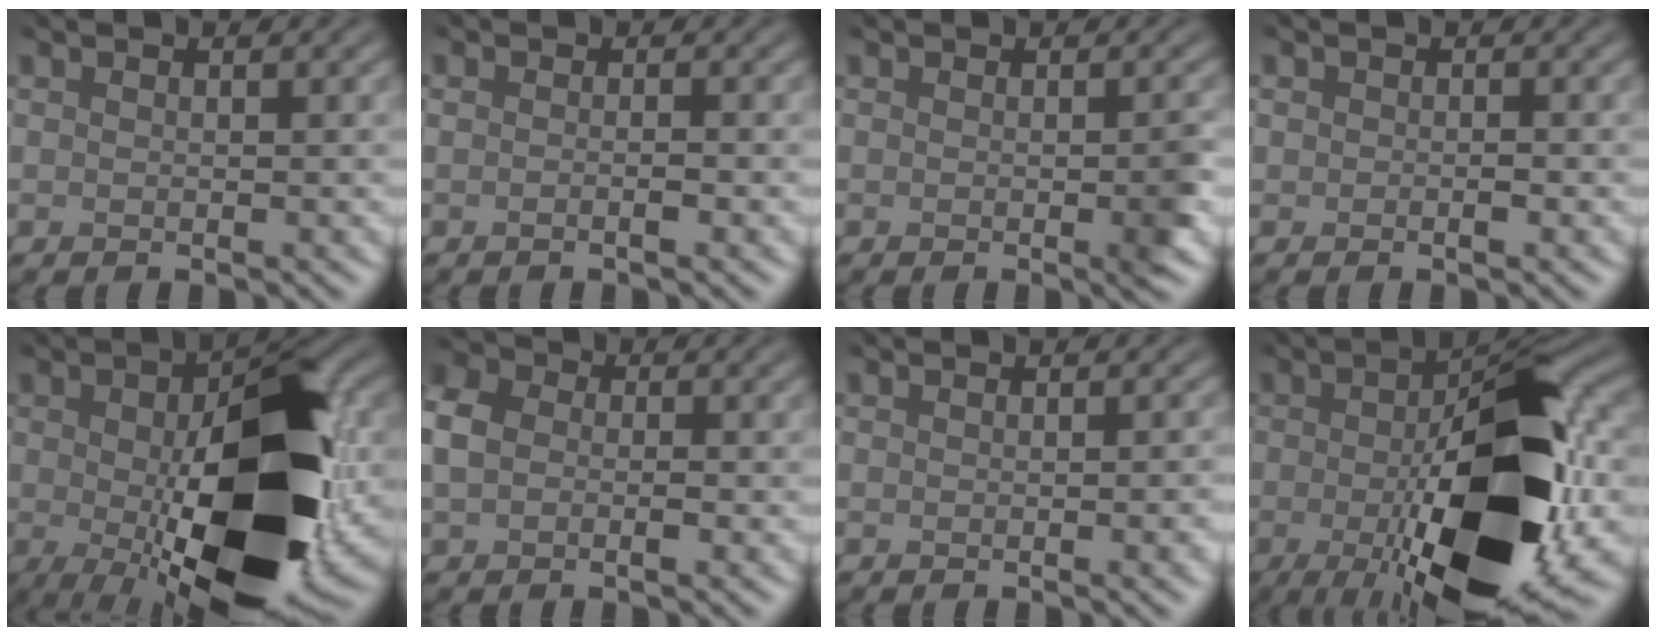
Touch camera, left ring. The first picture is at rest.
{"total": 0.9, "force": [-0.6, 0.2, 0.7], "torque": [-0.016, -0.004, -0.011]}
{"total": 1.7, "force": [-0.3, 0.3, 1.6], "torque": [-0.025, -0.005, 0.000]}
{"total": 0.6, "force": [-0.5, 0.4, 0.1], "torque": [-0.010, -0.006, 0.001]}
{"total": 17.8, "force": [-2.5, 7.8, 15.8], "torque": [-0.234, -0.020, -0.030]}
{"total": 4.1, "force": [-1.0, 3.1, 2.5], "torque": [-0.065, 0.001, -0.018]}
{"total": 3.1, "force": [0.2, 1.1, 2.9], "torque": [-0.027, 0.007, 0.003]}
{"total": 16.6, "force": [-3.6, 6.7, 14.8], "torque": [-0.215, -0.019, -0.054]}